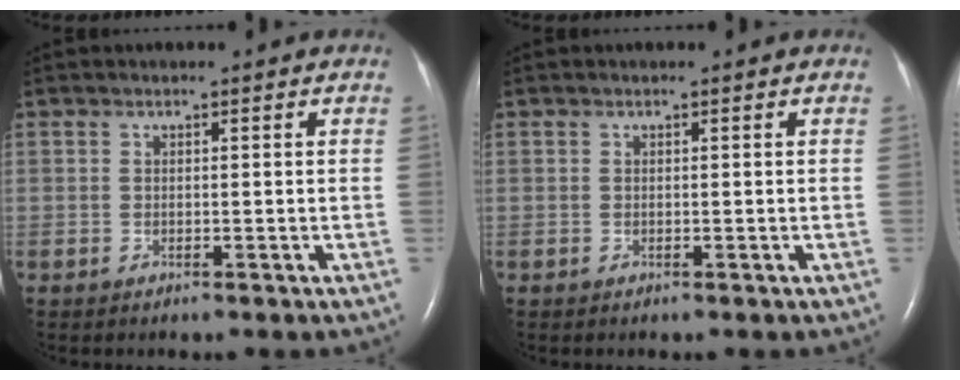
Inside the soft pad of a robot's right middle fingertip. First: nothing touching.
{"total": 0.0}